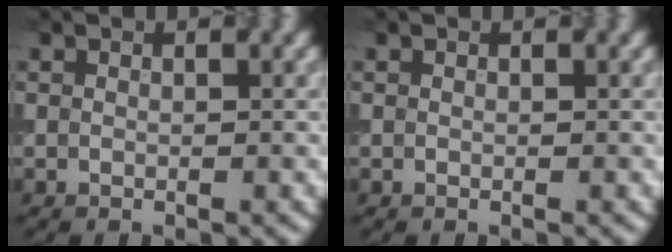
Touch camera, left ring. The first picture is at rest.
{"total": 0.0}